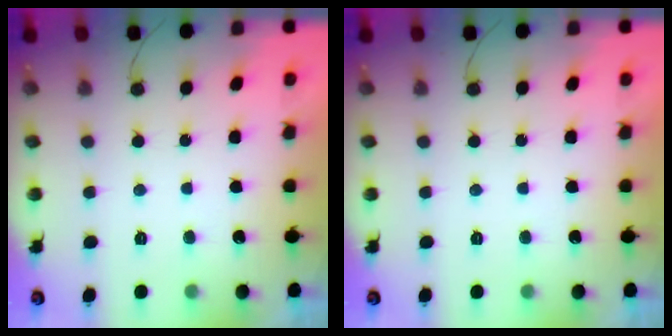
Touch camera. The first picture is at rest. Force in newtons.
{"total": 0.0}